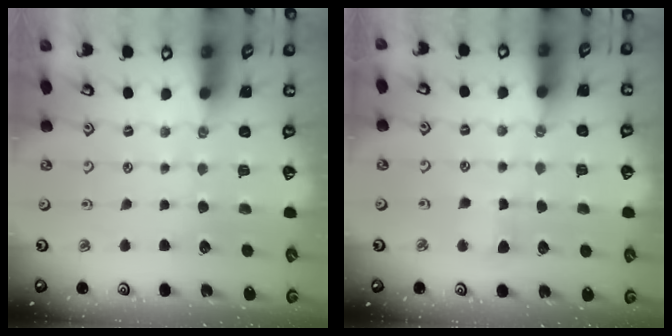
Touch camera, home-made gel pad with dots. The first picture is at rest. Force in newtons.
{"total": 3.1, "press": 3.1, "slide": 0.4}